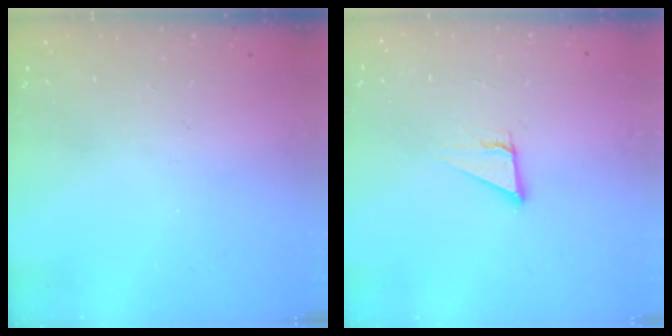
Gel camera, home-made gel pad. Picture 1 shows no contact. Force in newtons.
{"total": 2.9, "press": 2.9, "slide": 0.1}